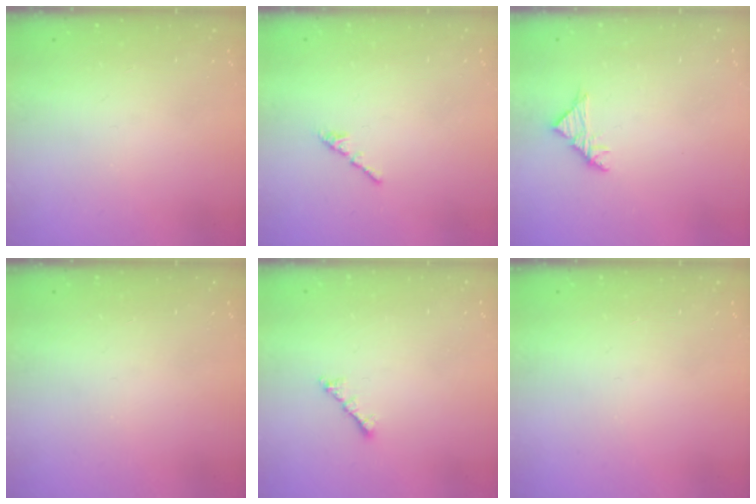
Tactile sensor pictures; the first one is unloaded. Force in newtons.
{"total": 1.3, "press": 1.2, "slide": 0.4}
{"total": 3.5, "press": 3.4, "slide": 0.9}
{"total": 0.0}
{"total": 1.8, "press": 1.8, "slide": 0.5}
{"total": 0.0}